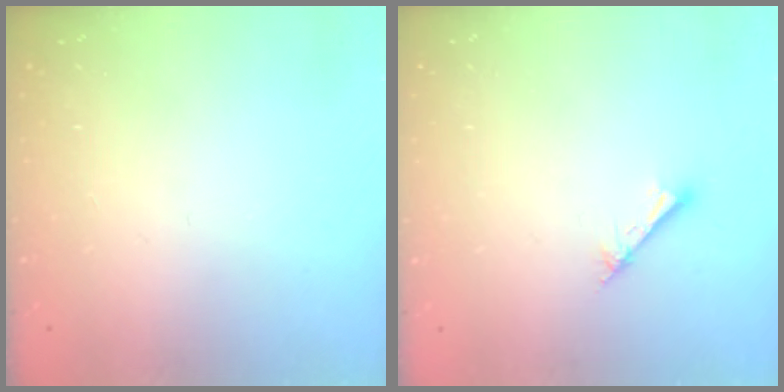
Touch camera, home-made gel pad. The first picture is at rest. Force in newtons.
{"total": 1.2, "press": 1.2, "slide": 0.1}